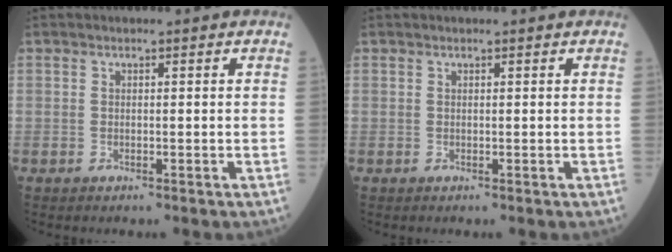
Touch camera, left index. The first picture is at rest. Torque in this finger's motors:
{"motor_torque": [0.92, -1.22, 0.07, 0.01]}